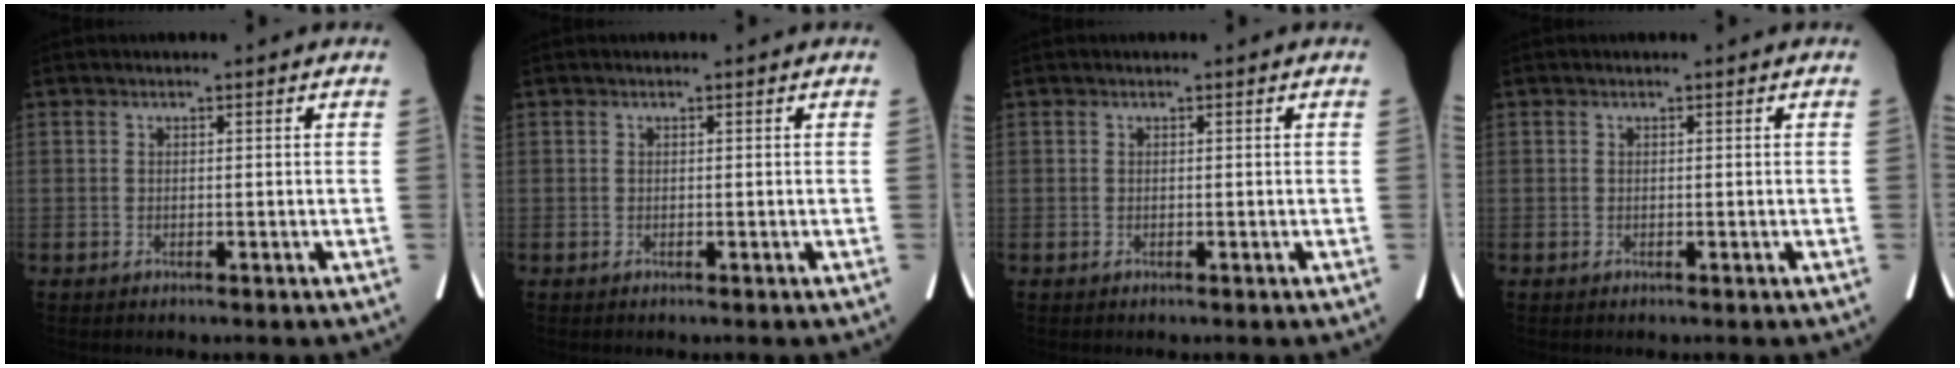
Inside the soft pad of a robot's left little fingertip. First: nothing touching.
{"total": 0.0}
{"total": 0.0}
{"total": 0.0}